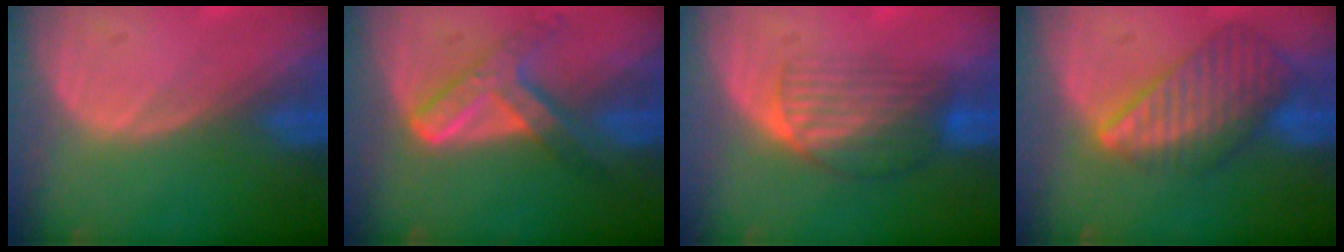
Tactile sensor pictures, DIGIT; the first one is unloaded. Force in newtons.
{"total": 7.2, "press": 6.0, "slide": 3.8}
{"total": 6.8, "press": 6.0, "slide": 3.3}
{"total": 8.5, "press": 7.5, "slide": 4.2}